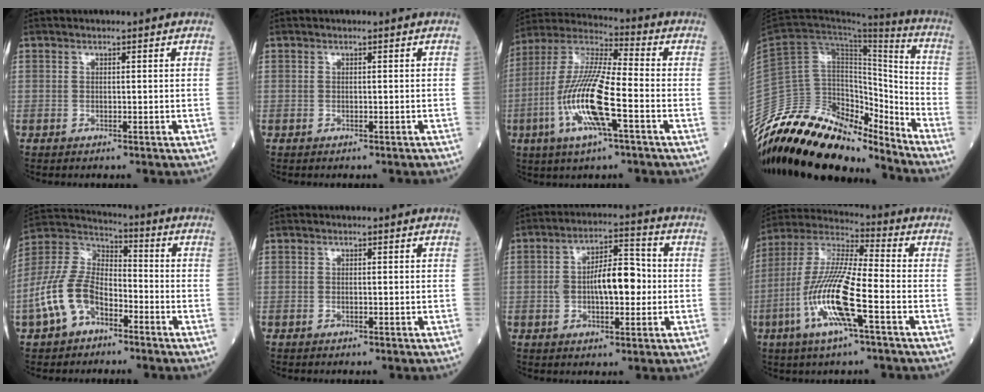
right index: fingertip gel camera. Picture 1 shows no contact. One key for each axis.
{"total": 0.0}
{"total": 15.2, "fx": -4.5, "fy": 1.9, "fz": 14.4, "tx": -0.299, "ty": -0.007, "tz": -0.089}
{"total": 22.6, "fx": -19.4, "fy": 6.1, "fz": 9.9, "tx": -0.179, "ty": 0.024, "tz": -0.341}
{"total": 11.9, "fx": -5.4, "fy": 6.8, "fz": 8.1, "tx": -0.196, "ty": 0.020, "tz": -0.107}
{"total": 0.0}
{"total": 9.4, "fx": -0.5, "fy": 3.7, "fz": 8.6, "tx": -0.151, "ty": 0.022, "tz": -0.009}
{"total": 14.5, "fx": -4.7, "fy": 1.3, "fz": 13.6, "tx": -0.284, "ty": -0.005, "tz": -0.097}